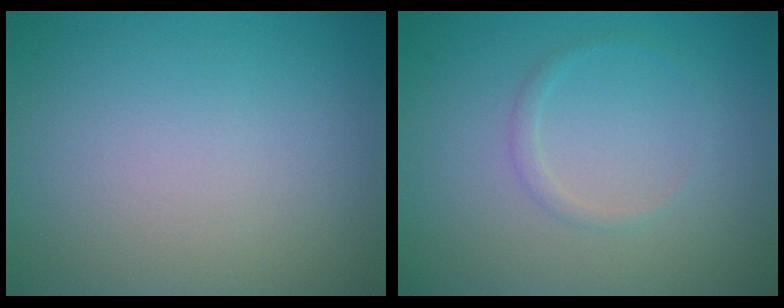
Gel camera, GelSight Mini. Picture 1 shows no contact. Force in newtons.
{"total": 0.9, "press": 0.9, "slide": 0.0}